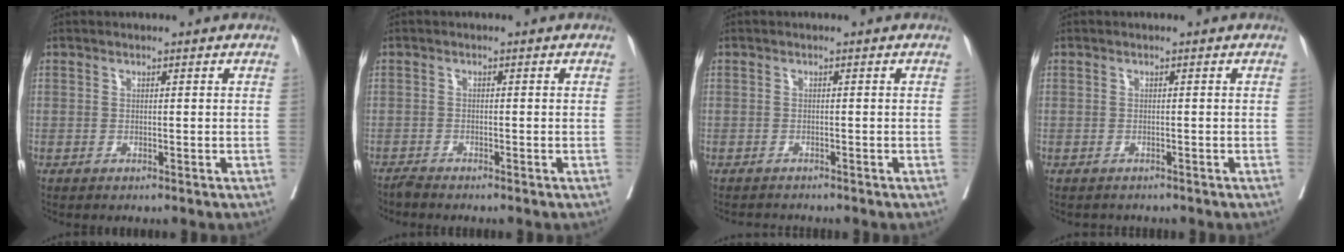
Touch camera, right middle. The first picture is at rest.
{"total": 1.3, "force": [-1.3, -0.3, -0.1], "torque": [0.003, -0.005, -0.026]}
{"total": 1.9, "force": [-1.9, 0.2, 0.1], "torque": [-0.002, -0.006, -0.029]}
{"total": 2.0, "force": [-1.8, 0.8, 0.2], "torque": [-0.010, -0.003, -0.026]}